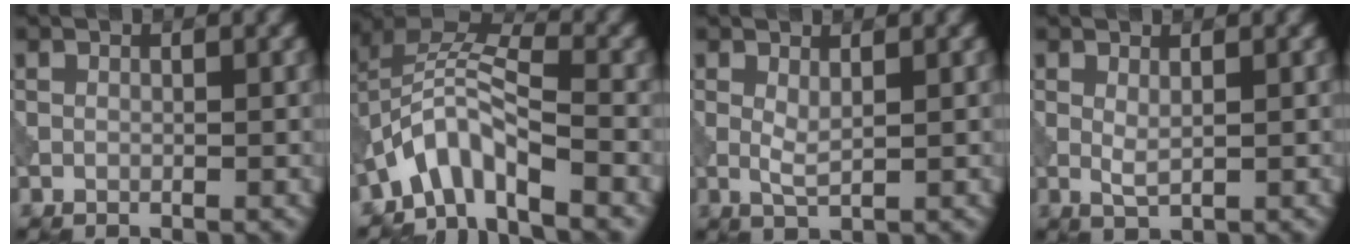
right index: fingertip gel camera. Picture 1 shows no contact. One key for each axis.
{"total": 6.1, "fx": -3.7, "fy": 1.9, "fz": 4.4, "tx": -0.074, "ty": 0.008, "tz": -0.084}
{"total": 1.5, "fx": 0.5, "fy": 0.3, "fz": 1.4, "tx": -0.034, "ty": -0.002, "tz": 0.012}
{"total": 1.3, "fx": 0.4, "fy": 0.3, "fz": 1.2, "tx": -0.028, "ty": -0.002, "tz": 0.011}